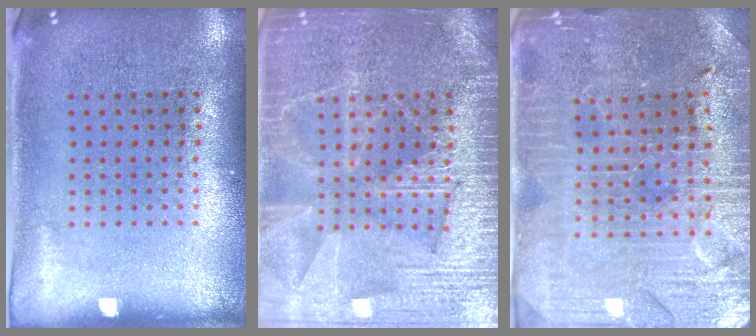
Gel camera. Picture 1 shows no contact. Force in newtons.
{"total": 6.1, "press": 6.0, "slide": 0.8}
{"total": 3.3, "press": 3.3, "slide": 0.6}